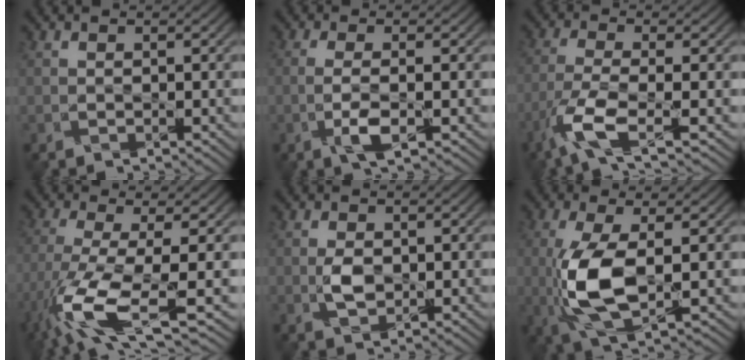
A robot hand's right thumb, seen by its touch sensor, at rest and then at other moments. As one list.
[{"total": 3.4, "force": [-1.2, 0.6, 3.1], "torque": [-0.063, 0.003, -0.030]}, {"total": 6.9, "force": [-3.8, 1.4, 5.5], "torque": [-0.120, -0.006, -0.094]}, {"total": 10.7, "force": [-4.5, 2.4, 9.5], "torque": [-0.190, -0.014, -0.086]}, {"total": 2.3, "force": [-0.2, 1.4, 1.7], "torque": [-0.036, -0.001, -0.005]}, {"total": 9.0, "force": [-0.9, 3.4, 8.3], "torque": [-0.188, -0.005, -0.018]}]